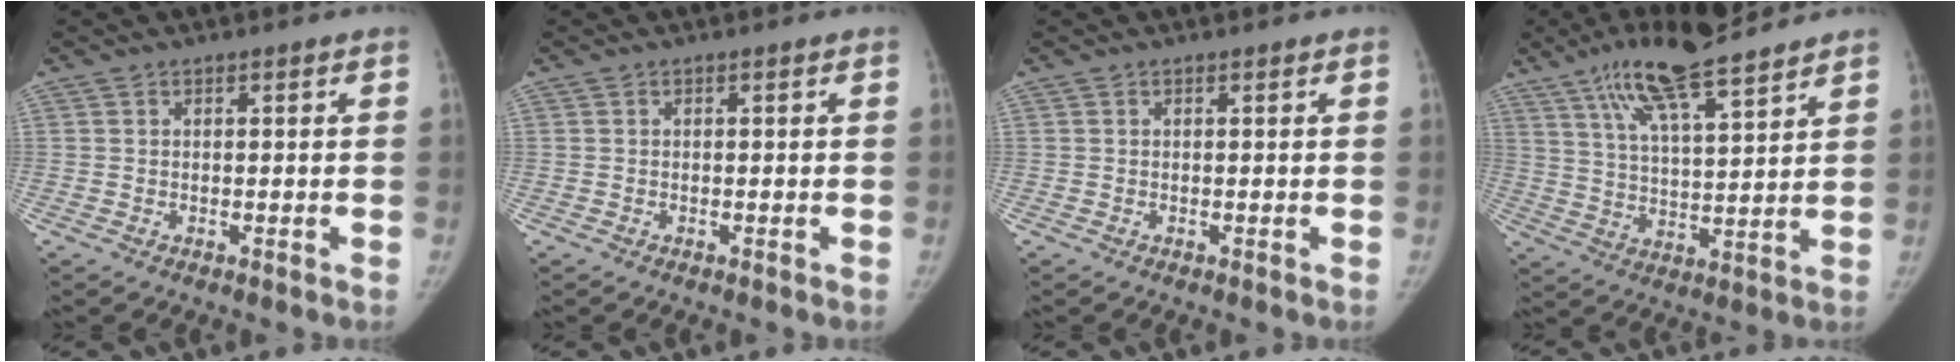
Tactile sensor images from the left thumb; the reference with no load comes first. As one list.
[{"total": 0.0}, {"total": 0.0}, {"total": 15.3, "force": [11.2, 3.0, 10.0], "torque": [-0.166, -0.041, 0.202]}]